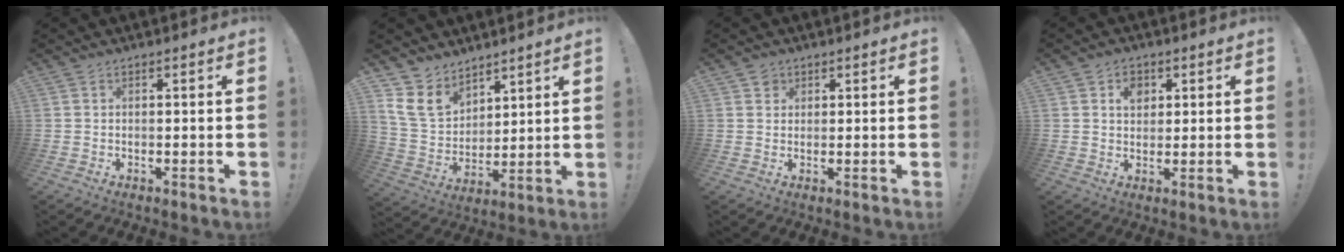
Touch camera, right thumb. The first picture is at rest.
{"total": 13.0, "force": [8.4, 8.4, 5.2], "torque": [-0.115, -0.046, 0.172]}
{"total": 2.2, "force": [1.3, 1.8, 0.2], "torque": [0.003, -0.005, 0.022]}
{"total": 4.5, "force": [1.7, 3.6, 2.2], "torque": [-0.024, -0.002, 0.026]}